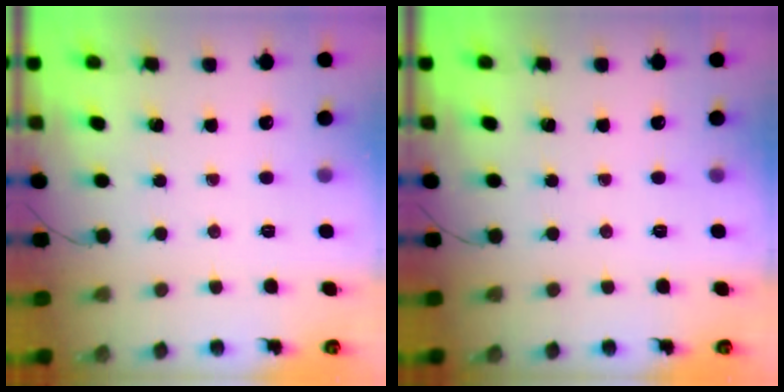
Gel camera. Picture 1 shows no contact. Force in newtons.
{"total": 0.0}